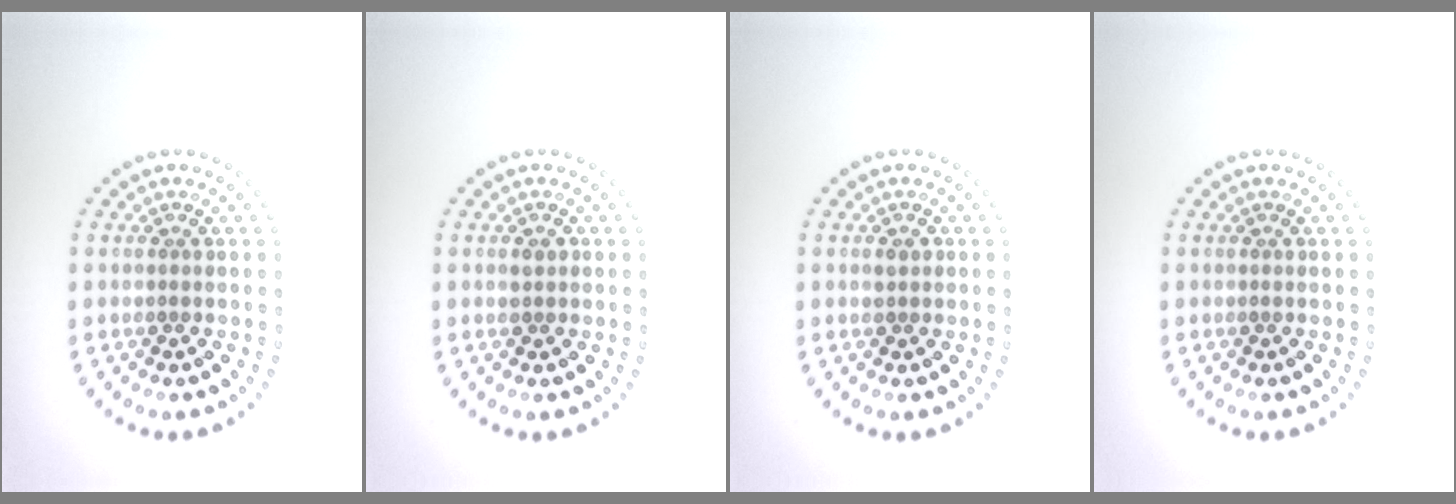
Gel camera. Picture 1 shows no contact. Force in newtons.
{"total": 1.0, "press": 1.0, "slide": 0.1}
{"total": 1.0, "press": 1.0, "slide": 0.1}
{"total": 0.0}